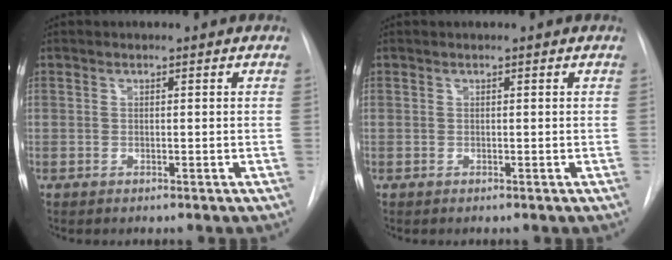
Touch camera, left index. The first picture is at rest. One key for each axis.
{"total": 1.0, "fx": 1.0, "fy": 0.0, "fz": 0.2, "tx": -0.006, "ty": 0.011, "tz": 0.014}